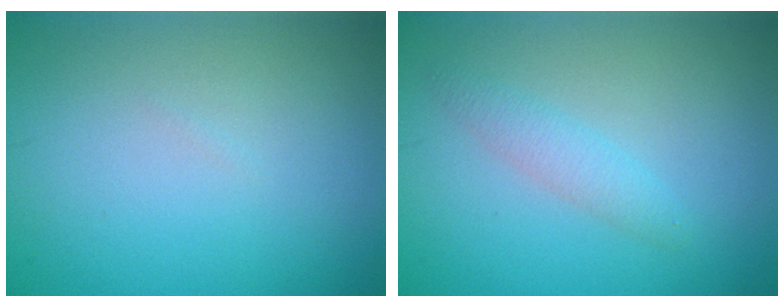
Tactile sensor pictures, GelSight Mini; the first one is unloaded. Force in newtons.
{"total": 1.7, "press": 1.7, "slide": 0.1}